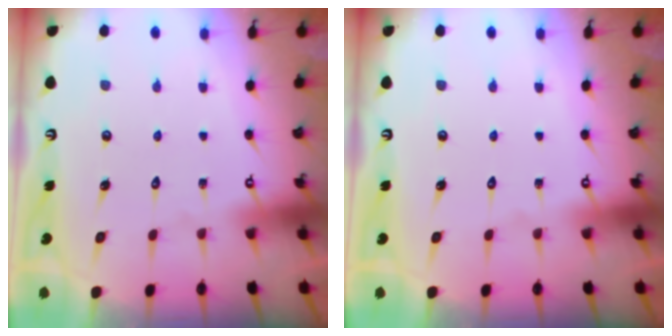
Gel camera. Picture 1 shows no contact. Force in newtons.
{"total": 0.0}